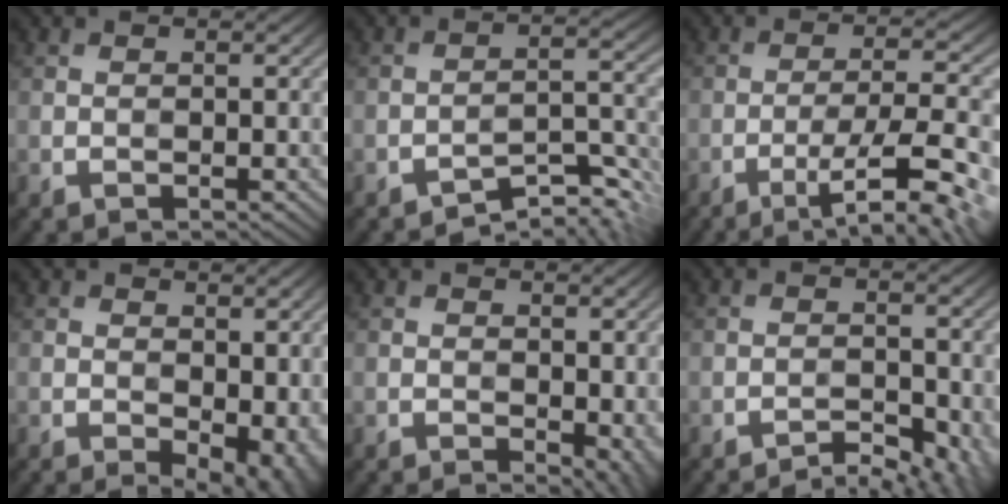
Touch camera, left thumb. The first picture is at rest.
{"total": 5.5, "force": [-4.5, 1.0, 3.0], "torque": [-0.040, 0.005, -0.072]}
{"total": 10.1, "force": [-5.3, 1.9, 8.5], "torque": [-0.148, 0.001, -0.077]}
{"total": 7.0, "force": [-1.3, 4.0, 5.7], "torque": [-0.069, -0.013, -0.013]}
{"total": 4.3, "force": [-1.0, 2.5, 3.3], "torque": [-0.039, -0.012, -0.008]}
{"total": 4.1, "force": [-3.2, 1.0, 2.4], "torque": [-0.042, 0.003, -0.048]}